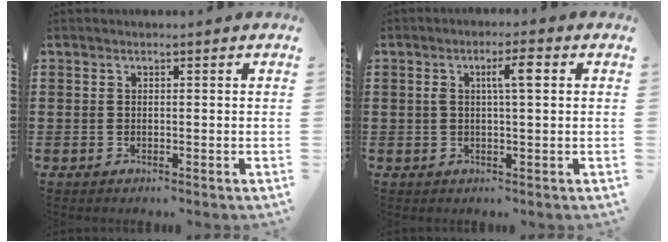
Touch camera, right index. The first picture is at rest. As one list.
[{"total": 4.1, "force": [1.0, 0.8, 3.9], "torque": [-0.070, 0.007, 0.011]}]